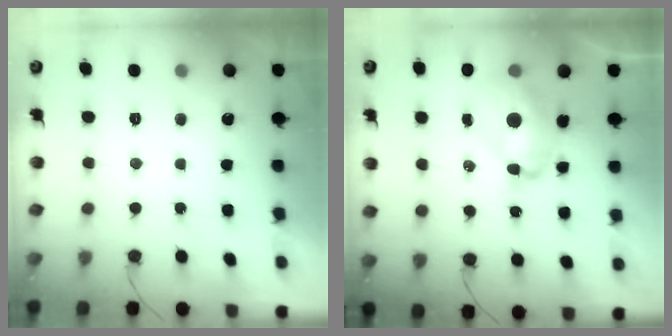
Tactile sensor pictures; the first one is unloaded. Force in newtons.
{"total": 12.3, "press": 12.2, "slide": 1.1}